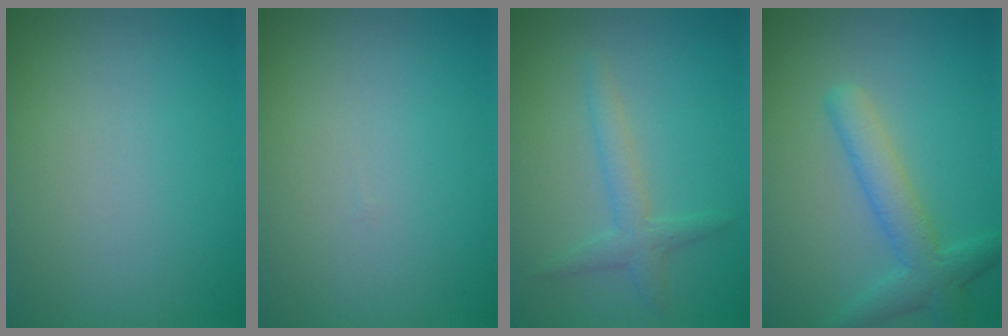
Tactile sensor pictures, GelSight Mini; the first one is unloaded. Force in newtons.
{"total": 0.0}
{"total": 2.0, "press": 2.0, "slide": 0.1}
{"total": 3.7, "press": 3.7, "slide": 0.1}